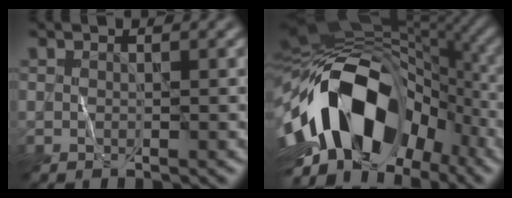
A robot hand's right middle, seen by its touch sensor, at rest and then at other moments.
{"total": 17.3, "force": [-5.2, 11.0, 12.4], "torque": [-0.209, -0.001, -0.089]}